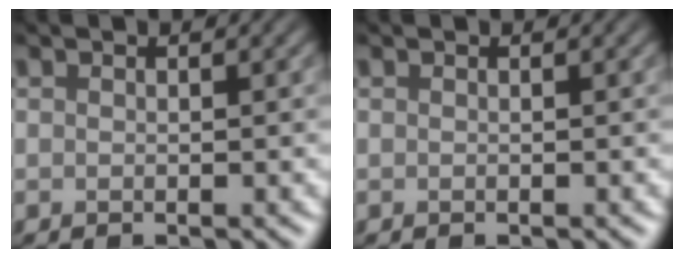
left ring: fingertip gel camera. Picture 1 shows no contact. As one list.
[{"total": 0.0}]